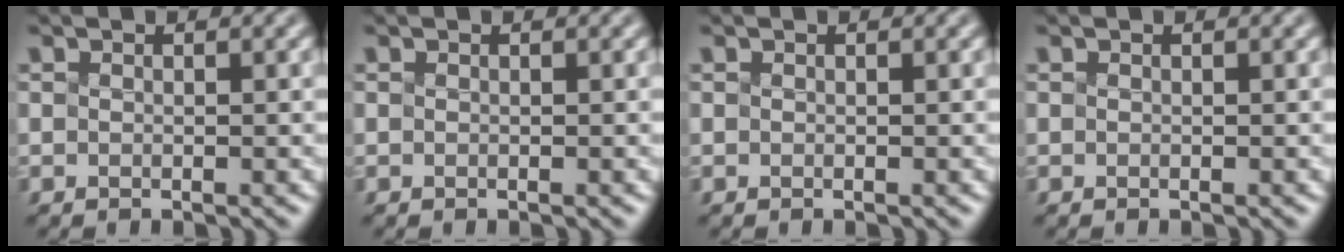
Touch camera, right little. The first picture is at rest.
{"total": 0.0}
{"total": 0.0}
{"total": 0.0}